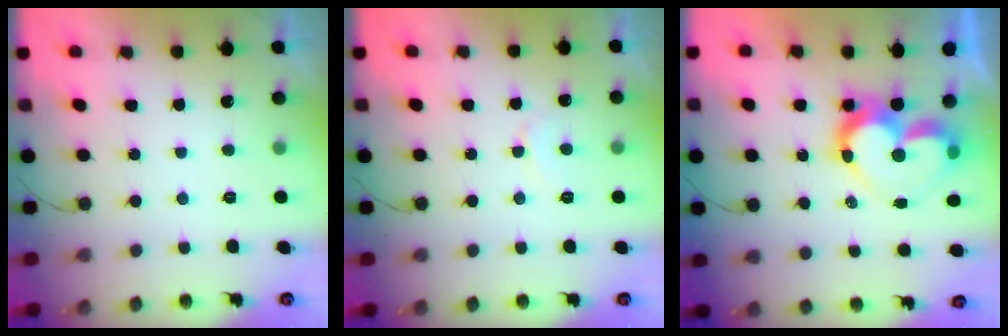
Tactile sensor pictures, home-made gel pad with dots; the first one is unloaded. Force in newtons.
{"total": 4.2, "press": 4.2, "slide": 0.3}
{"total": 11.7, "press": 11.7, "slide": 0.9}